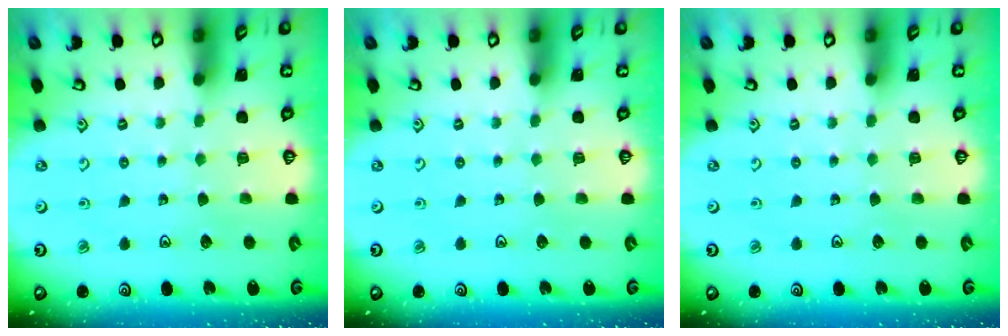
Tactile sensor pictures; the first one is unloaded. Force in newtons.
{"total": 0.0}
{"total": 0.0}